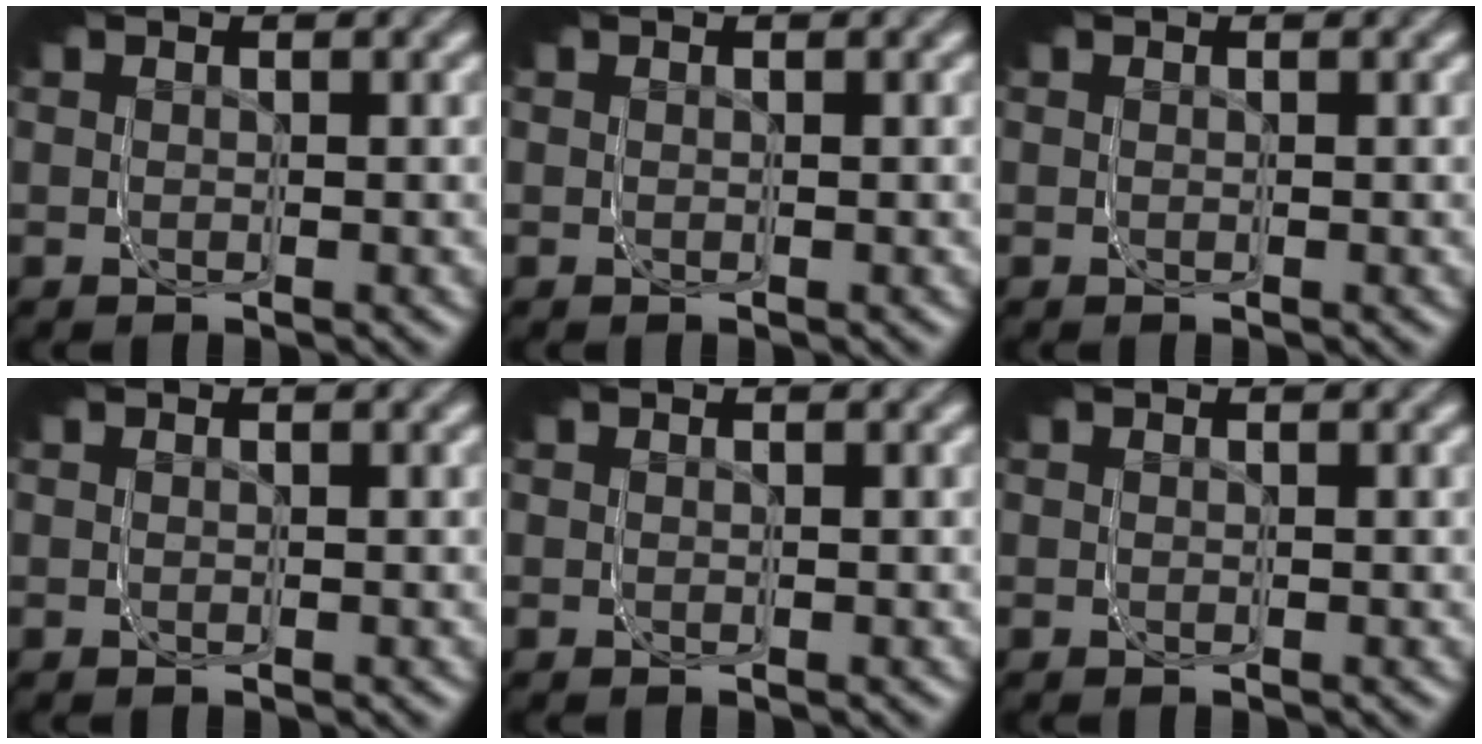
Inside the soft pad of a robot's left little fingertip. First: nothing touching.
{"total": 0.0}
{"total": 0.0}
{"total": 0.0}
{"total": 0.0}
{"total": 0.0}